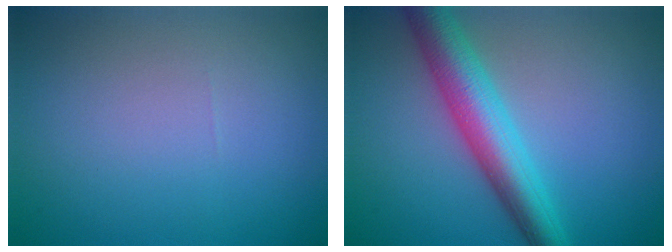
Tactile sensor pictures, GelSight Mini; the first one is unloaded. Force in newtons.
{"total": 6.3, "press": 6.3, "slide": 0.2}